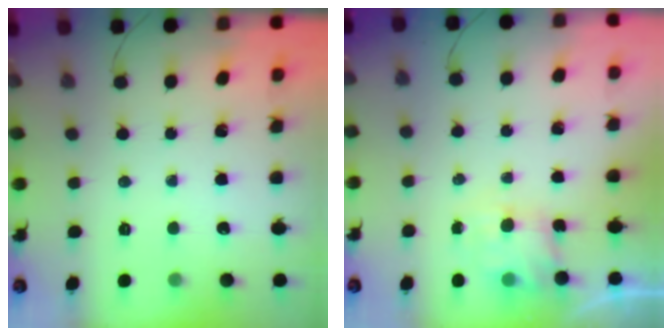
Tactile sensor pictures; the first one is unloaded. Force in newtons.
{"total": 3.3, "press": 3.2, "slide": 0.9}